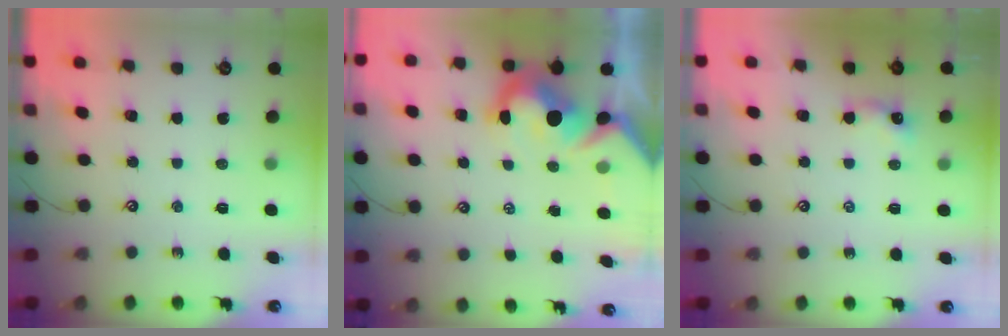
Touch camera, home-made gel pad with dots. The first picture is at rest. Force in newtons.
{"total": 11.7, "press": 11.6, "slide": 1.7}
{"total": 3.5, "press": 3.5, "slide": 0.4}